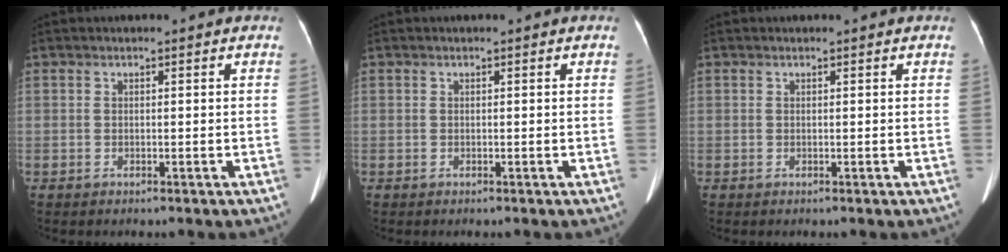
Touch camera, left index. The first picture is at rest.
{"total": 0.0}
{"total": 0.0}